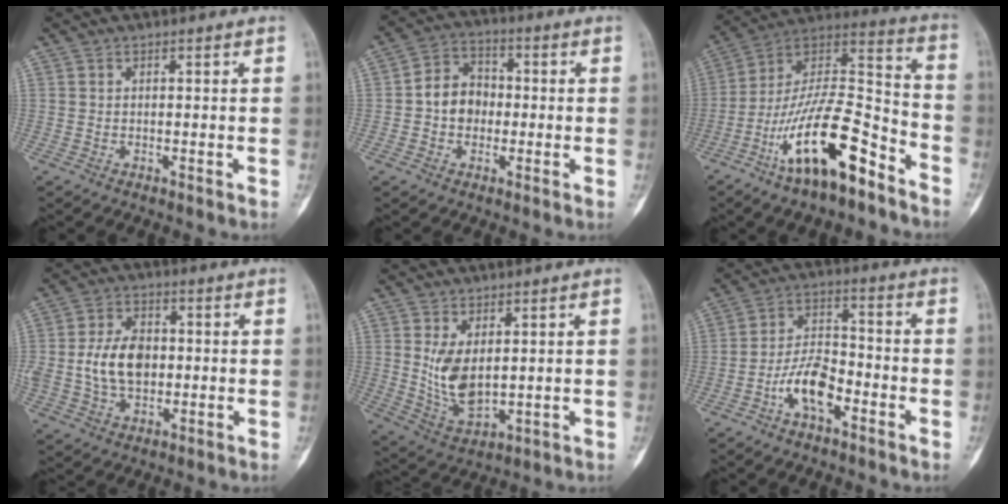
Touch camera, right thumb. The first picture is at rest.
{"total": 7.8, "force": [-0.7, 6.5, 4.4], "torque": [-0.045, 0.026, -0.025]}
{"total": 21.1, "force": [-12.0, 7.3, 15.8], "torque": [-0.284, 0.093, -0.210]}
{"total": 10.5, "force": [-0.2, 7.2, 7.7], "torque": [-0.123, 0.010, -0.002]}
{"total": 8.5, "force": [1.6, 4.7, 6.9], "torque": [-0.117, -0.020, 0.049]}
{"total": 9.7, "force": [-4.4, 4.8, 7.2], "torque": [-0.125, 0.039, -0.084]}